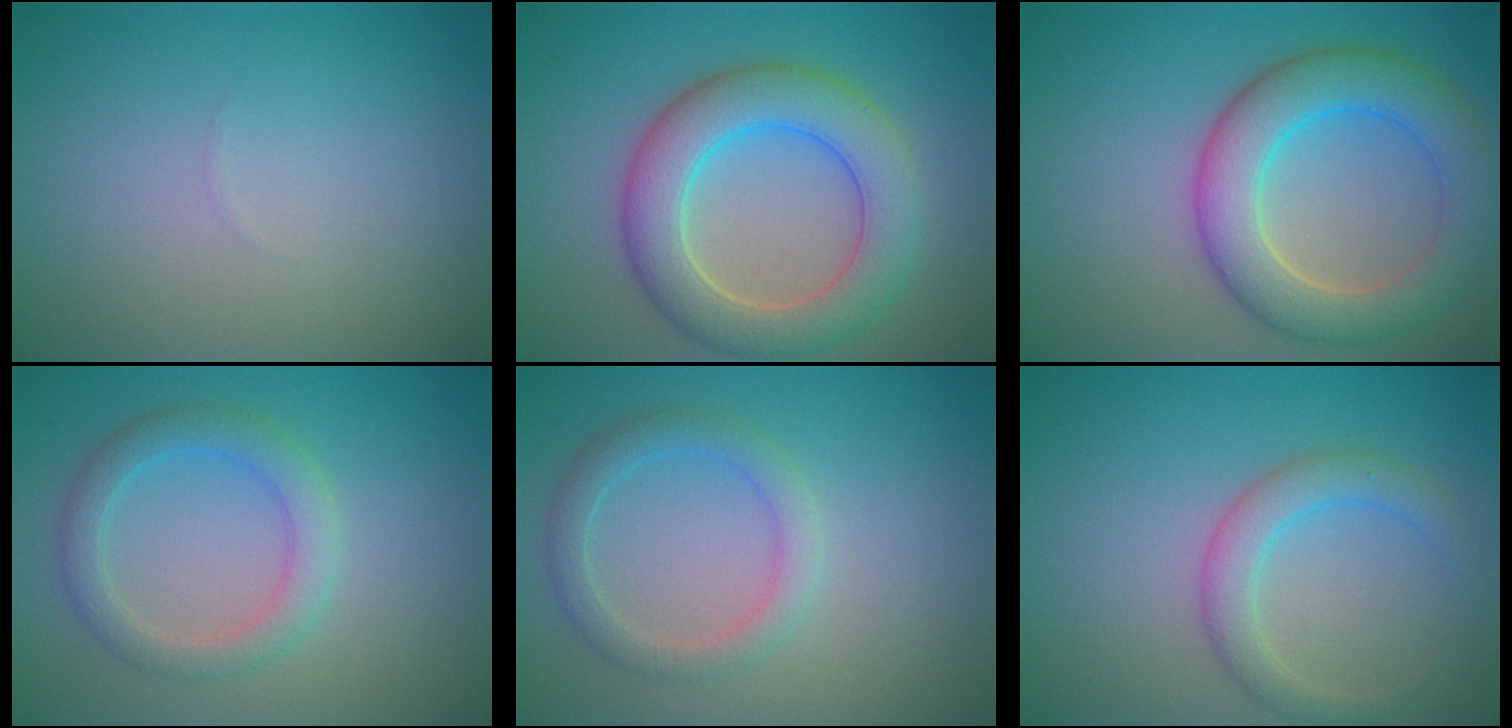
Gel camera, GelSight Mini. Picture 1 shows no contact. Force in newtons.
{"total": 6.9, "press": 6.9, "slide": 0.3}
{"total": 6.9, "press": 6.9, "slide": 0.5}
{"total": 3.2, "press": 3.2, "slide": 0.4}
{"total": 2.7, "press": 2.7, "slide": 0.0}
{"total": 3.0, "press": 3.0, "slide": 0.1}